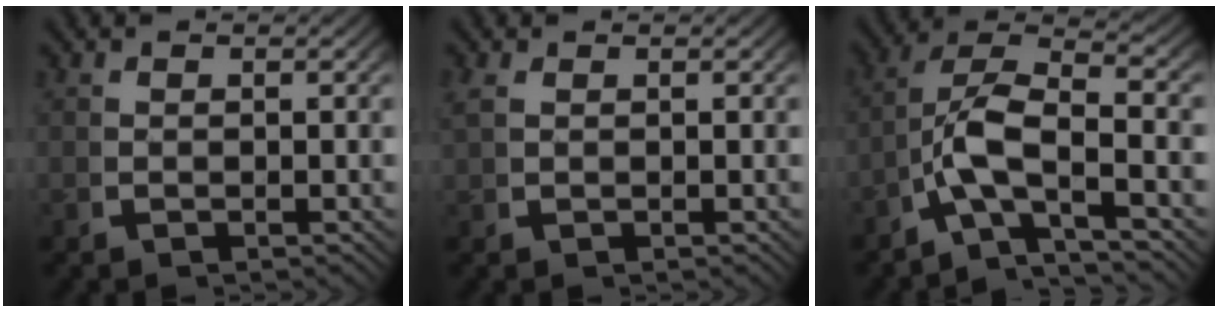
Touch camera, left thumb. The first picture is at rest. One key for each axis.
{"total": 0.8, "fx": 0.5, "fy": 0.3, "fz": 0.5, "tx": -0.019, "ty": -0.001, "tz": 0.016}
{"total": 8.2, "fx": -1.2, "fy": 5.1, "fz": 6.4, "tx": -0.146, "ty": -0.032, "tz": -0.017}